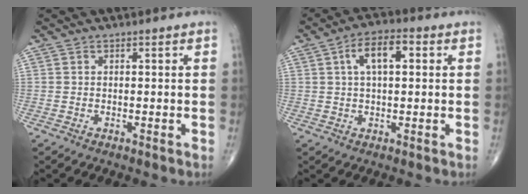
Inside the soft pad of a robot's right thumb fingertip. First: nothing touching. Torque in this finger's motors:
{"motor_torque": [0.08, 1.60, 0.88, 0.32, 0.10]}